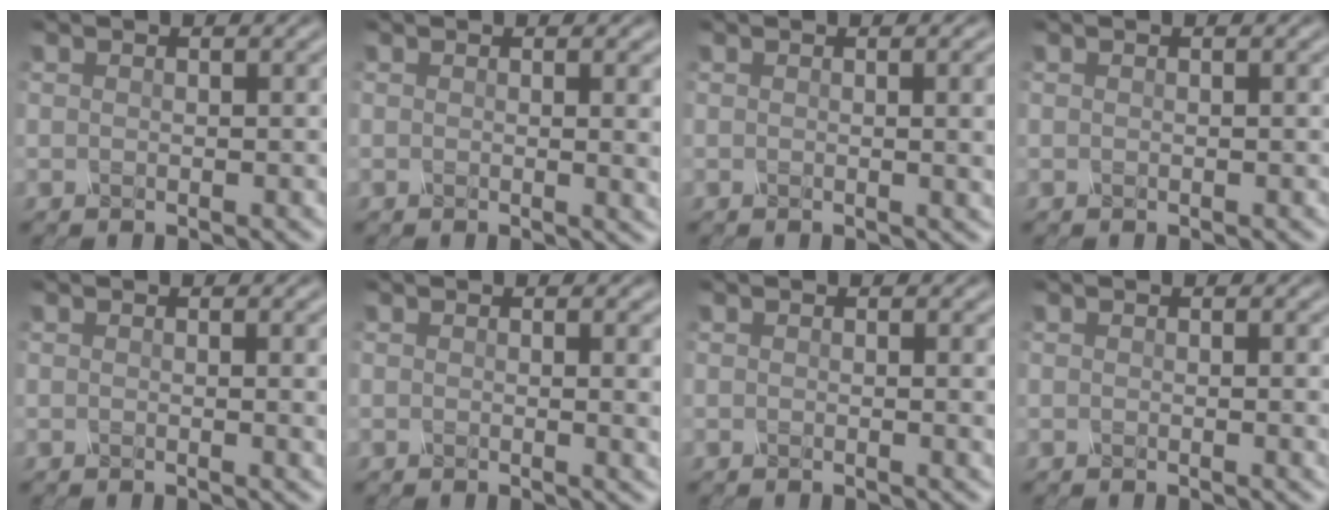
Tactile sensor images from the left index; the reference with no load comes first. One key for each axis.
{"total": 3.3, "fx": 0.3, "fy": 1.2, "fz": 3.1, "tx": -0.023, "ty": 0.001, "tz": 0.002}
{"total": 4.0, "fx": 0.3, "fy": 1.5, "fz": 3.7, "tx": -0.029, "ty": 0.006, "tz": 0.003}
{"total": 0.0}
{"total": 2.4, "fx": 0.2, "fy": 0.7, "fz": 2.3, "tx": -0.020, "ty": 0.000, "tz": -0.001}
{"total": 2.9, "fx": 0.3, "fy": 1.0, "fz": 2.7, "tx": -0.023, "ty": 0.000, "tz": 0.000}
{"total": 1.4, "fx": 0.1, "fy": 0.4, "fz": 1.3, "tx": -0.011, "ty": 0.000, "tz": -0.002}
{"total": 1.6, "fx": 0.0, "fy": 0.5, "fz": 1.5, "tx": -0.014, "ty": -0.001, "tz": -0.003}